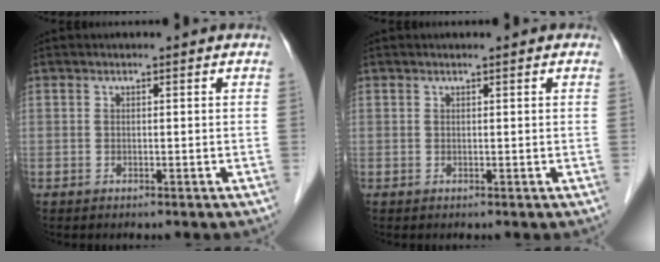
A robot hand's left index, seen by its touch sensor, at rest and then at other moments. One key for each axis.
{"total": 0.8, "fx": 0.6, "fy": 0.1, "fz": 0.4, "tx": -0.010, "ty": 0.006, "tz": 0.008}